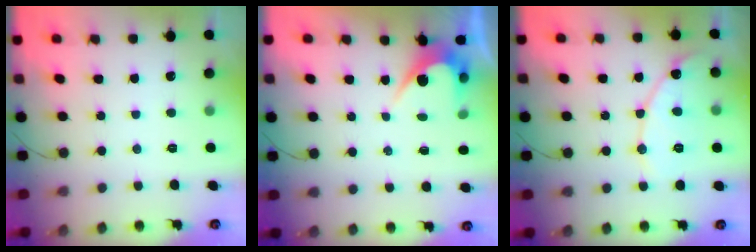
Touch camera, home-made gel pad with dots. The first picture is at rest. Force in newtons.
{"total": 3.5, "press": 3.5, "slide": 0.2}
{"total": 10.8, "press": 10.8, "slide": 0.7}